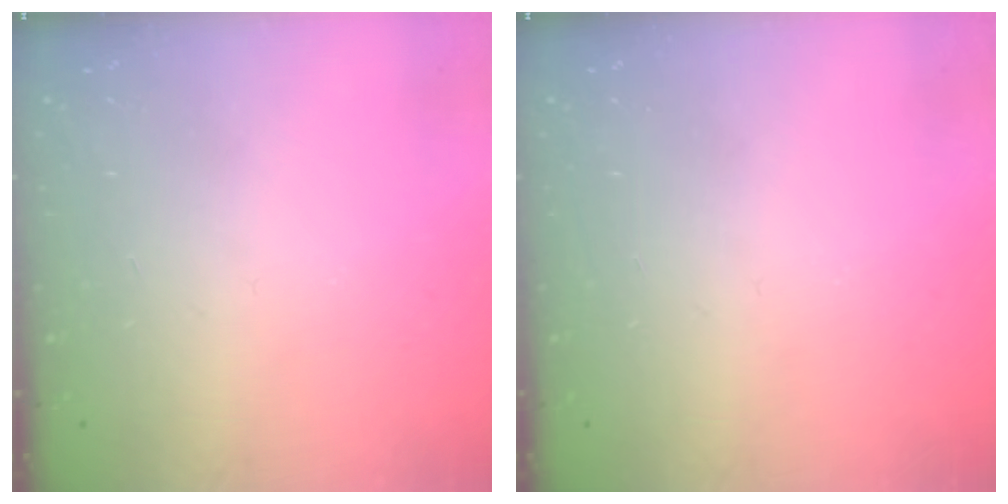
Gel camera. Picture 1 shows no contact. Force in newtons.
{"total": 0.0}